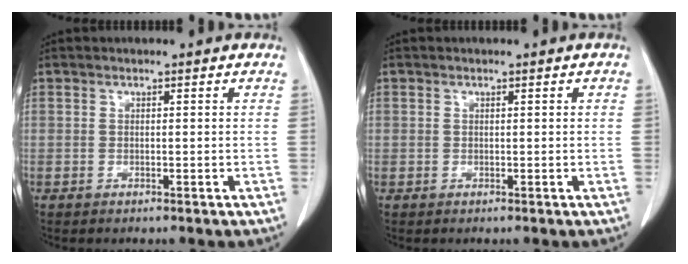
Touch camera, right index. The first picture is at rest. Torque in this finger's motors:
{"motor_torque": [-0.92, 0.46, -0.61, -0.20]}